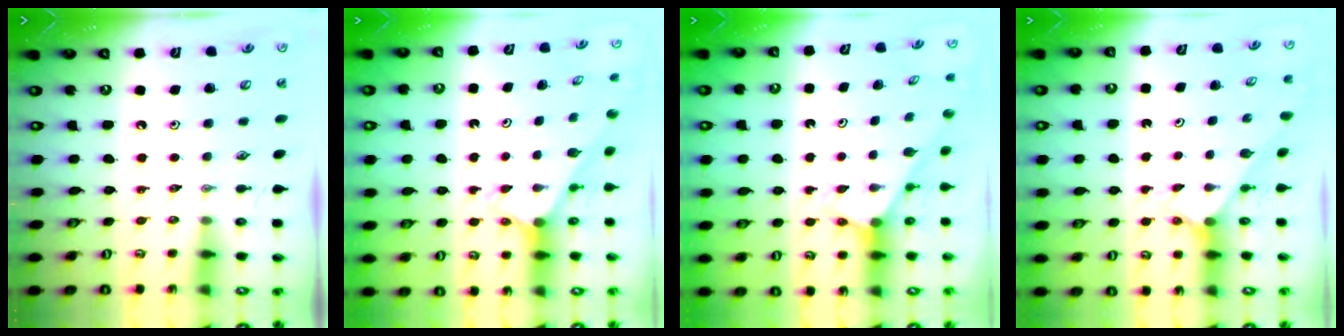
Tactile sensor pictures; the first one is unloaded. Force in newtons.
{"total": 2.2, "press": 2.2, "slide": 0.2}
{"total": 2.6, "press": 2.6, "slide": 0.1}
{"total": 2.1, "press": 2.1, "slide": 0.3}